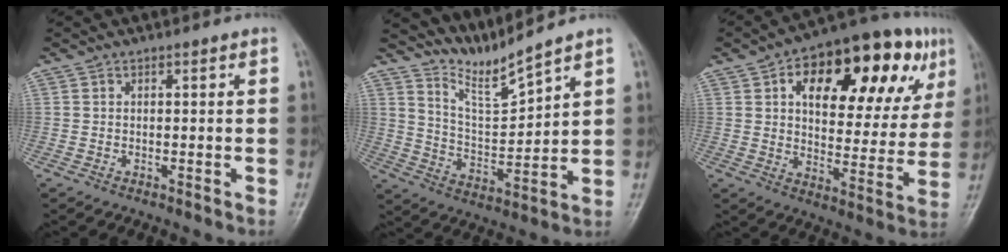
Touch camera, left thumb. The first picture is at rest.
{"total": 7.4, "force": [7.2, -1.0, 1.6], "torque": [-0.031, -0.070, 0.153]}
{"total": 25.8, "force": [10.6, 12.6, 19.8], "torque": [-0.239, 0.010, 0.154]}